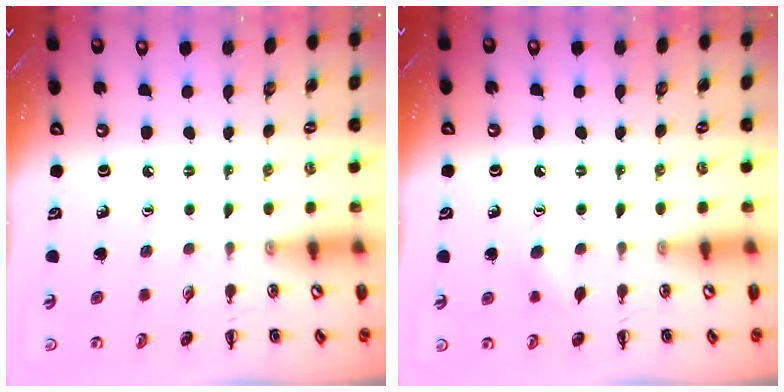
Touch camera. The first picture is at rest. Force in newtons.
{"total": 3.9, "press": 3.7, "slide": 1.1}